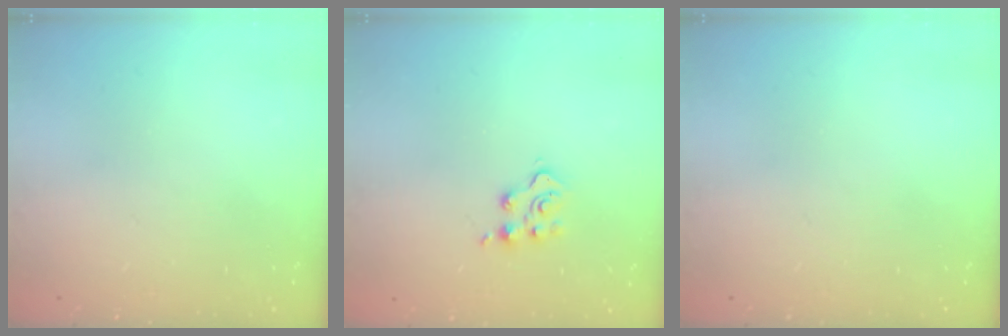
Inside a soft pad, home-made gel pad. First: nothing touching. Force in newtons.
{"total": 4.5, "press": 4.4, "slide": 0.3}
{"total": 0.0}